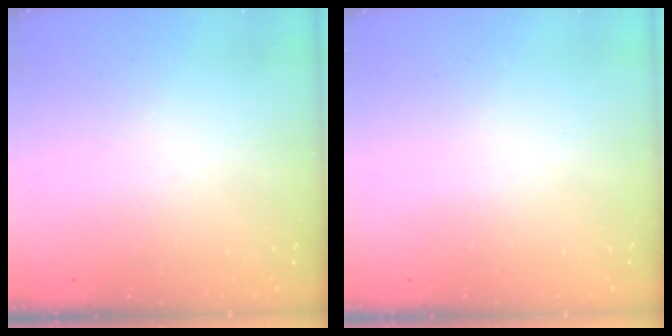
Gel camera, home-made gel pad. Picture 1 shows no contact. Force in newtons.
{"total": 1.7, "press": 1.7, "slide": 0.1}